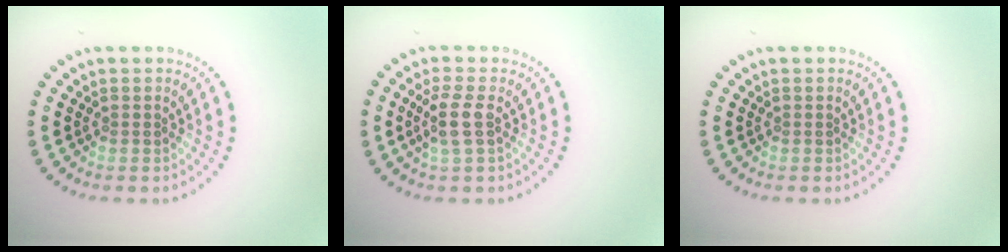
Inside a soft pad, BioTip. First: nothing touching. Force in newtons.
{"total": 2.4, "press": 2.0, "slide": 1.2}
{"total": 0.0}